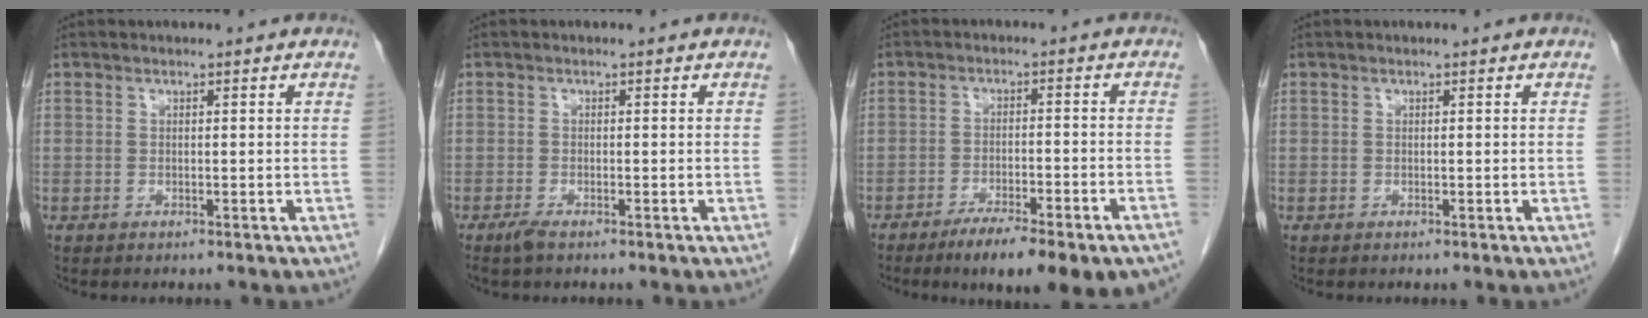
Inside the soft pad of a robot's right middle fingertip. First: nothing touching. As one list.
[{"total": 1.4, "force": [-1.0, 0.1, 0.9], "torque": [-0.024, -0.004, -0.021]}, {"total": 13.5, "force": [-10.1, 2.0, 8.7], "torque": [-0.096, -0.009, -0.148]}, {"total": 0.0}]